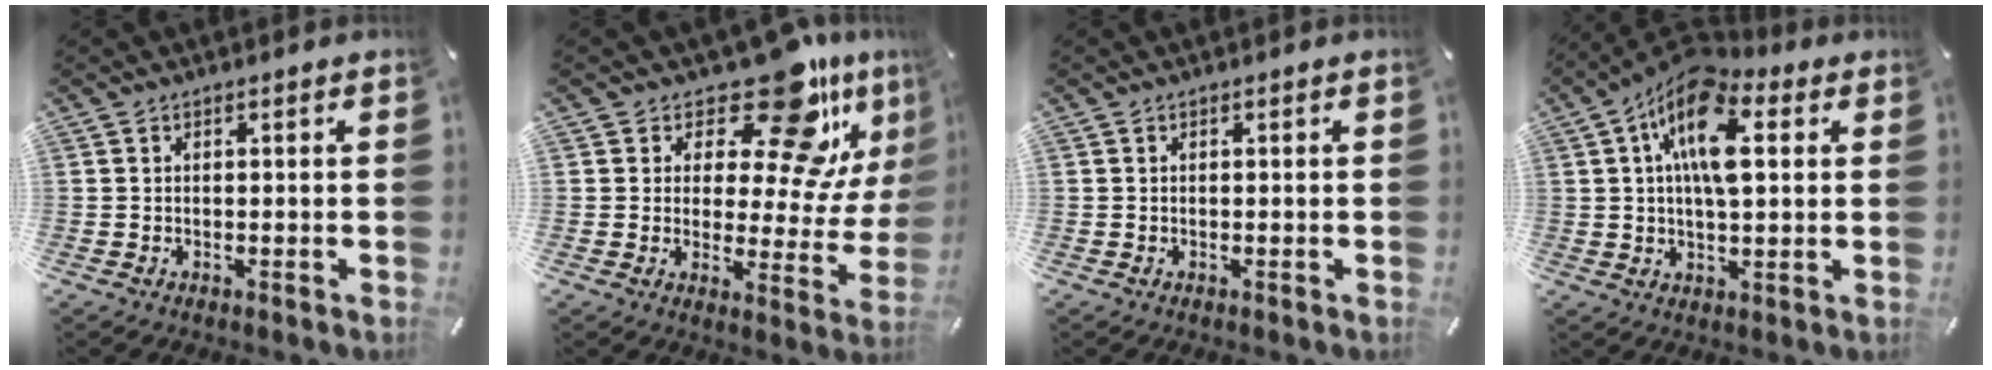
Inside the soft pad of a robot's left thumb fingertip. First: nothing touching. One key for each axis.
{"total": 18.0, "fx": 12.8, "fy": 6.3, "fz": 10.9, "tx": -0.157, "ty": -0.113, "tz": 0.209}
{"total": 0.0}
{"total": 14.7, "fx": 4.5, "fy": 7.1, "fz": 12.0, "tx": -0.225, "ty": -0.009, "tz": 0.076}